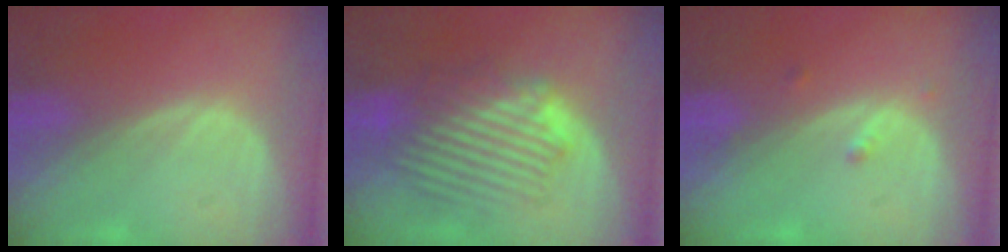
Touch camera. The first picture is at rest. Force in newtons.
{"total": 8.8, "press": 8.3, "slide": 2.8}
{"total": 1.3, "press": 1.1, "slide": 0.7}